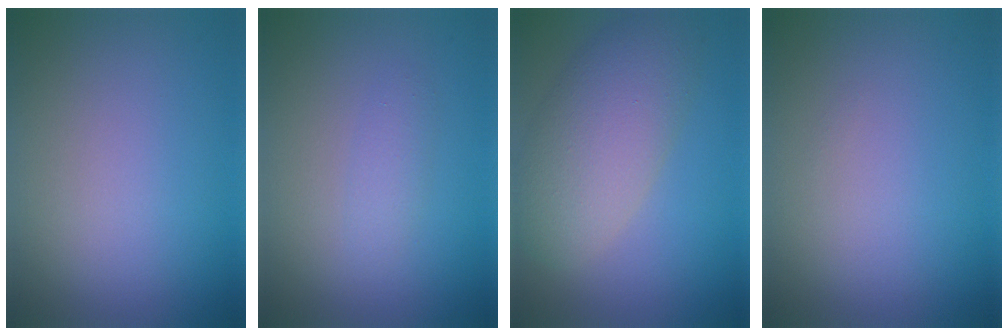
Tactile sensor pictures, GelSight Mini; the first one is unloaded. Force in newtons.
{"total": 1.2, "press": 1.2, "slide": 0.1}
{"total": 6.7, "press": 6.7, "slide": 0.4}
{"total": 0.0}